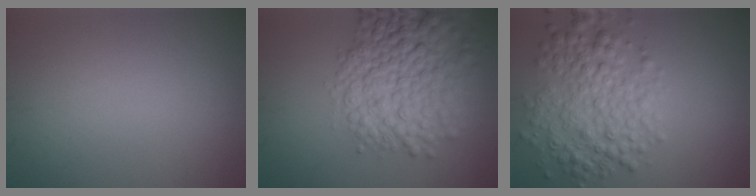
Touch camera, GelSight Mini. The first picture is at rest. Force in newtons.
{"total": 8.9, "press": 8.9, "slide": 0.2}
{"total": 5.8, "press": 5.8, "slide": 0.1}